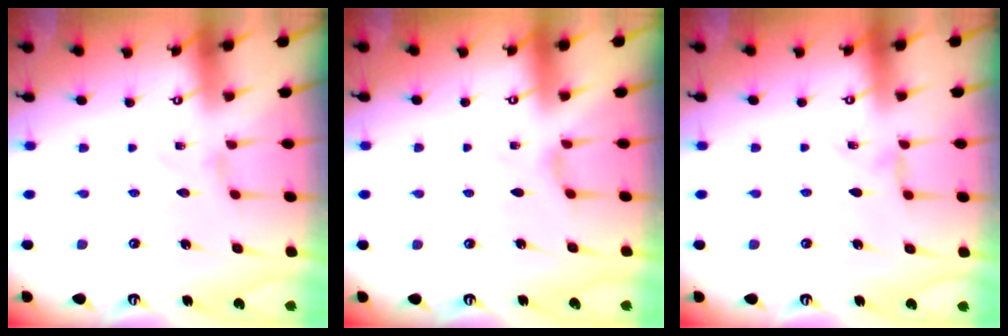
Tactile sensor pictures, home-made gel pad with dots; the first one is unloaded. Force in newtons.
{"total": 2.0, "press": 2.0, "slide": 0.3}
{"total": 0.0}